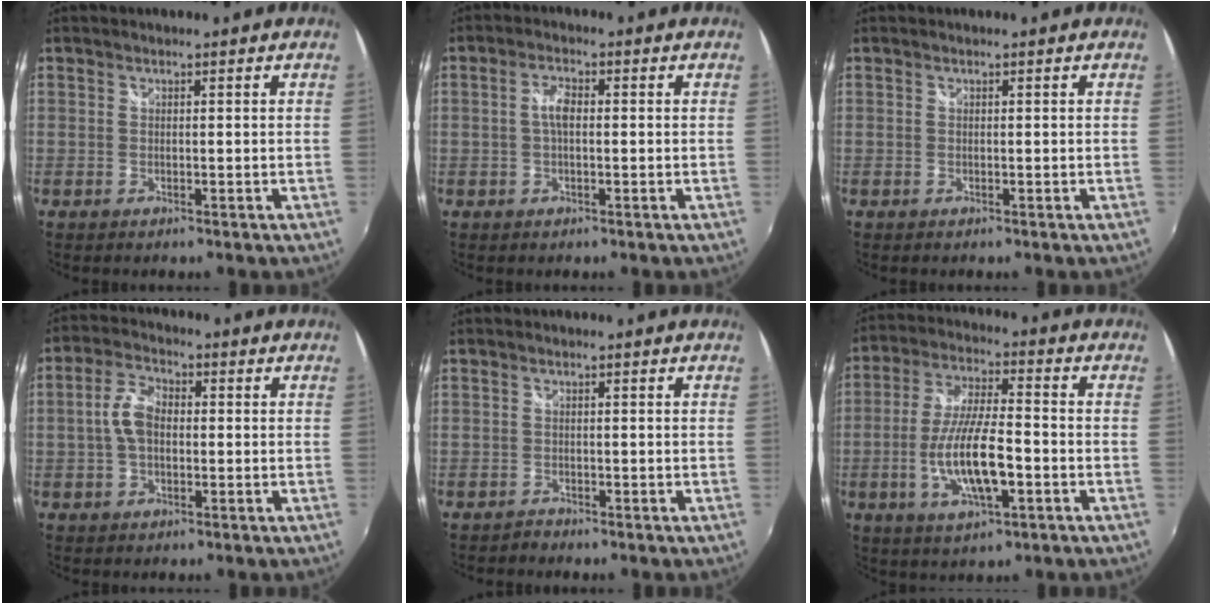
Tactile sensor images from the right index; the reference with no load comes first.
{"total": 3.0, "force": [-0.1, 1.4, 2.7], "torque": [-0.055, 0.008, -0.002]}
{"total": 0.0}
{"total": 6.2, "force": [-0.2, 3.9, 4.8], "torque": [-0.100, 0.016, -0.003]}
{"total": 1.1, "force": [-0.9, 0.6, -0.3], "torque": [0.004, 0.004, -0.016]}
{"total": 12.9, "force": [-3.7, 3.6, 11.8], "torque": [-0.235, -0.008, -0.064]}